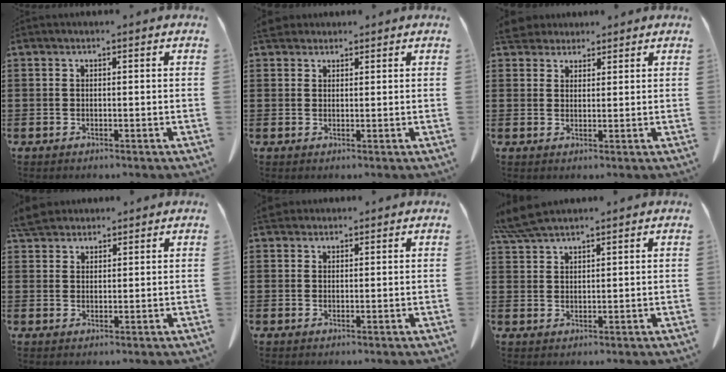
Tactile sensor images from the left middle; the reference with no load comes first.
{"total": 2.6, "force": [2.3, 1.1, 0.8], "torque": [-0.023, 0.004, 0.045]}
{"total": 3.7, "force": [3.5, 1.1, 0.7], "torque": [-0.025, -0.003, 0.068]}
{"total": 4.4, "force": [4.1, 1.2, 1.2], "torque": [-0.036, -0.003, 0.080]}
{"total": 2.1, "force": [1.8, 0.9, 0.5], "torque": [-0.017, 0.003, 0.037]}
{"total": 4.8, "force": [4.2, 0.5, 2.3], "torque": [-0.058, -0.006, 0.080]}